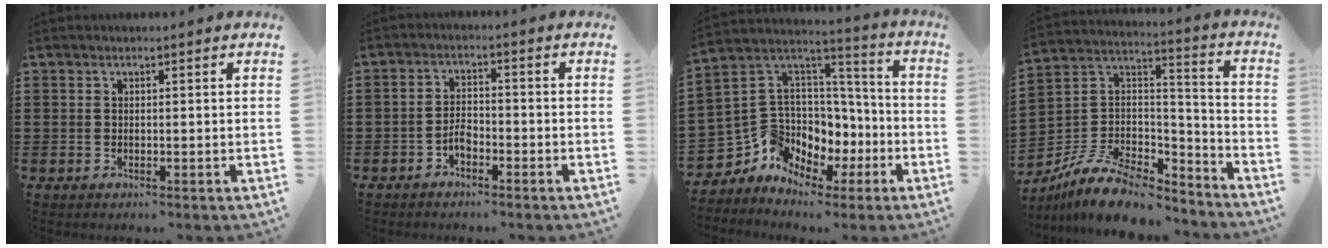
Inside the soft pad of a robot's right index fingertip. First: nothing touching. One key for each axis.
{"total": 2.8, "fx": -1.8, "fy": 1.4, "fz": 1.7, "tx": -0.042, "ty": 0.002, "tz": -0.038}
{"total": 9.3, "fx": -2.6, "fy": 8.8, "fz": 1.4, "tx": -0.079, "ty": -0.014, "tz": -0.041}
{"total": 10.8, "fx": -8.5, "fy": 4.5, "fz": 5.1, "tx": -0.103, "ty": 0.027, "tz": -0.161}